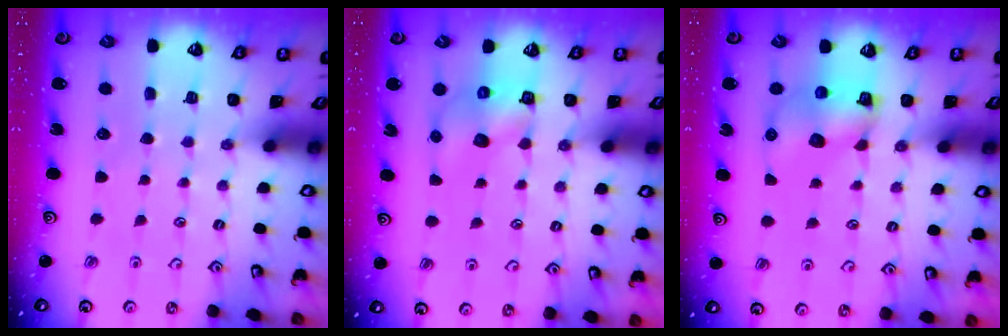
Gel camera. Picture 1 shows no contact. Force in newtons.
{"total": 6.3, "press": 6.2, "slide": 0.9}
{"total": 8.4, "press": 8.4, "slide": 0.5}